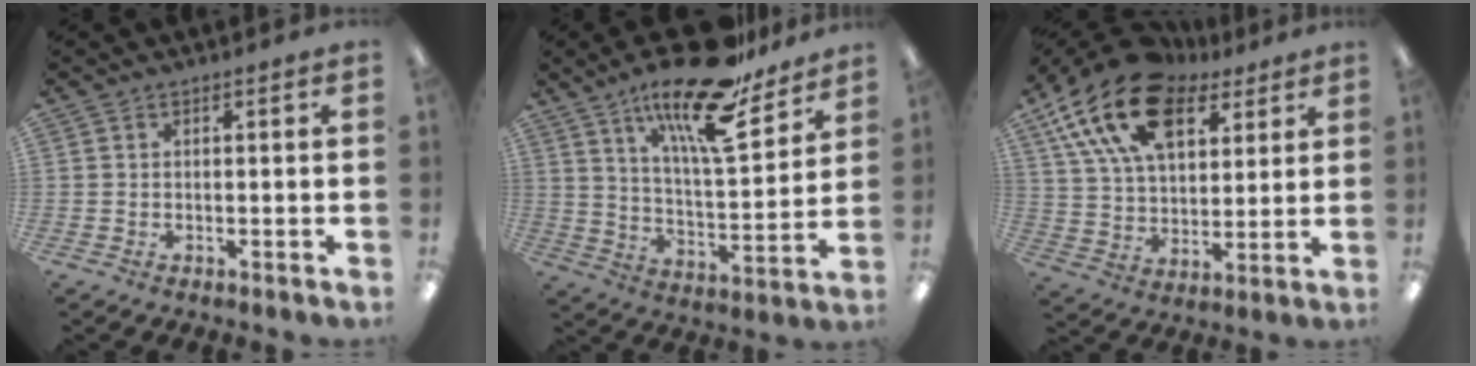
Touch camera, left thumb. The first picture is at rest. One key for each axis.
{"total": 21.5, "fx": 15.6, "fy": 6.0, "fz": 13.5, "tx": -0.224, "ty": -0.101, "tz": 0.258}
{"total": 20.9, "fx": 11.8, "fy": 12.1, "fz": 12.3, "tx": -0.232, "ty": -0.046, "tz": 0.210}